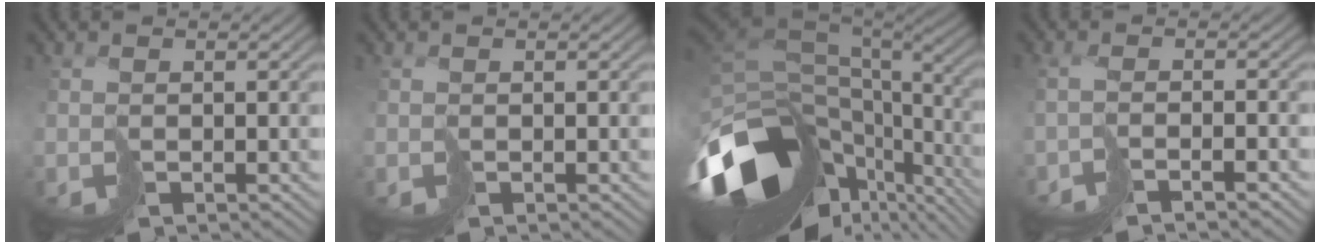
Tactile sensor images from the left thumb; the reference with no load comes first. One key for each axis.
{"total": 0.0}
{"total": 16.8, "fx": -6.6, "fy": 8.5, "fz": 12.9, "tx": -0.294, "ty": -0.013, "tz": -0.090}
{"total": 2.8, "fx": -2.4, "fy": -0.7, "fz": 1.3, "tx": -0.019, "ty": 0.003, "tz": -0.043}